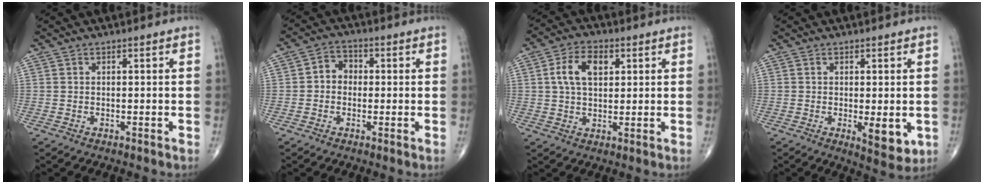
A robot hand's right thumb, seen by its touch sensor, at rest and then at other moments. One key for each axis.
{"total": 4.3, "fx": -0.2, "fy": 3.7, "fz": 2.2, "tx": -0.015, "ty": 0.018, "tz": -0.014}
{"total": 8.0, "fx": 2.2, "fy": 5.0, "fz": 5.9, "tx": -0.096, "ty": 0.005, "tz": 0.037}
{"total": 6.0, "fx": -1.2, "fy": 2.2, "fz": 5.5, "tx": -0.067, "ty": -0.016, "tz": -0.010}